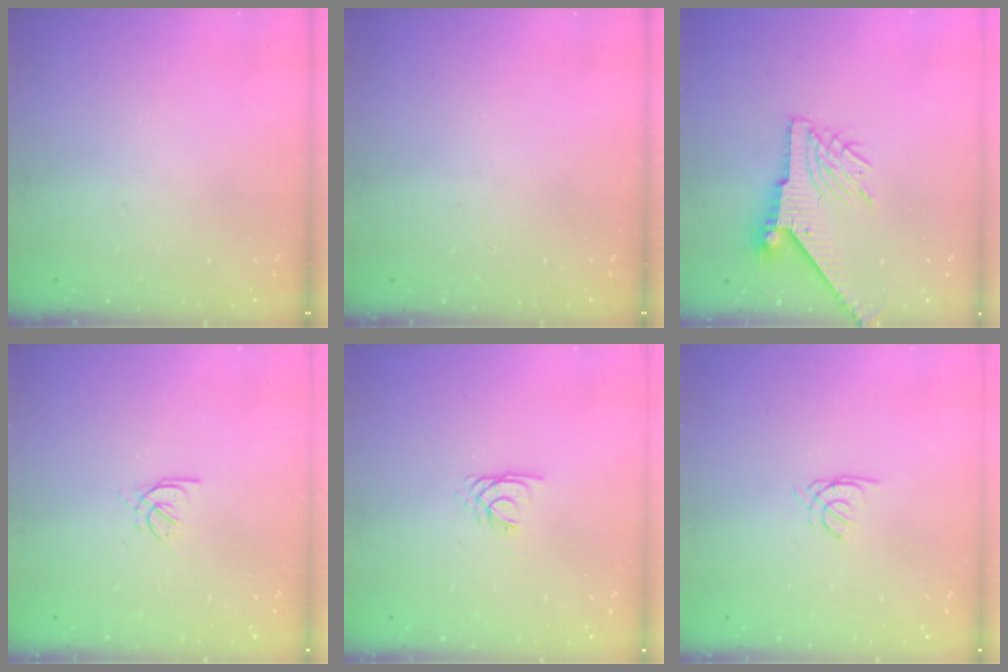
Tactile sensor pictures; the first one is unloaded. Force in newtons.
{"total": 0.0}
{"total": 7.7, "press": 7.7, "slide": 0.6}
{"total": 3.2, "press": 3.0, "slide": 0.9}
{"total": 2.2, "press": 2.2, "slide": 0.3}
{"total": 1.5, "press": 1.4, "slide": 0.4}